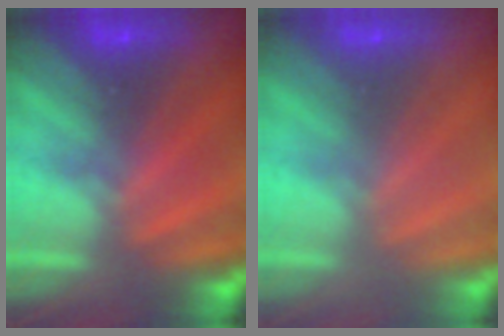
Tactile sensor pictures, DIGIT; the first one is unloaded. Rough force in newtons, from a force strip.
{"total": 3.4}